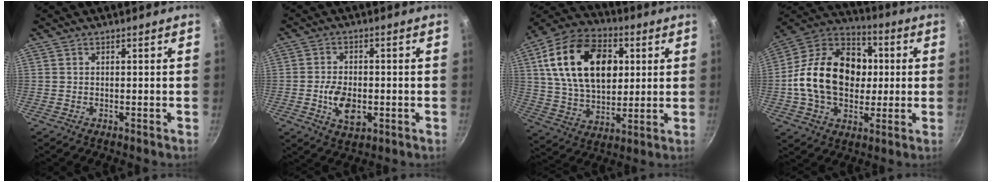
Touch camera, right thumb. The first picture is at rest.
{"total": 7.9, "force": [-1.7, 4.8, 6.1], "torque": [-0.100, 0.004, -0.028]}
{"total": 23.2, "force": [5.8, 15.0, 16.7], "torque": [-0.268, 0.002, 0.095]}
{"total": 22.6, "force": [0.7, 16.5, 15.4], "torque": [-0.228, 0.032, 0.000]}